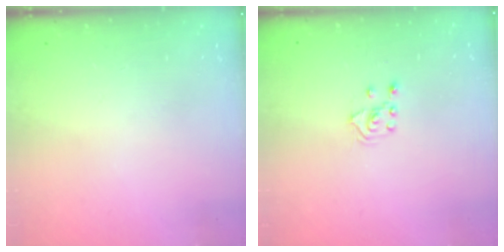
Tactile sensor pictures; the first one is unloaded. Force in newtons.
{"total": 3.0, "press": 2.9, "slide": 0.7}